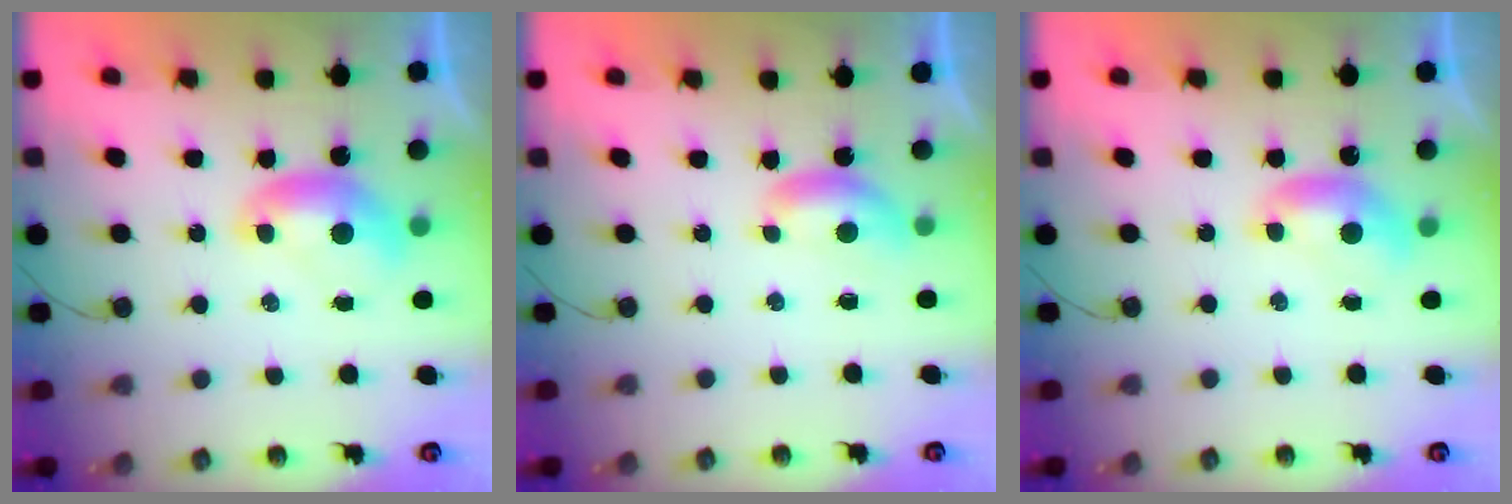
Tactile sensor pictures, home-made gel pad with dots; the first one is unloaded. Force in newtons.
{"total": 2.1, "press": 2.0, "slide": 0.4}
{"total": 0.0}